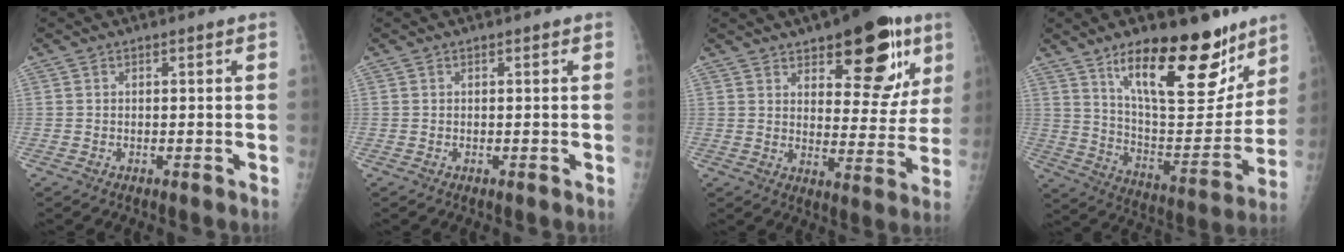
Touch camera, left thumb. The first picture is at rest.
{"total": 0.0}
{"total": 17.6, "force": [9.5, 7.6, 12.7], "torque": [-0.118, -0.042, 0.130]}
{"total": 23.9, "force": [14.8, 9.1, 16.3], "torque": [-0.190, -0.077, 0.240]}